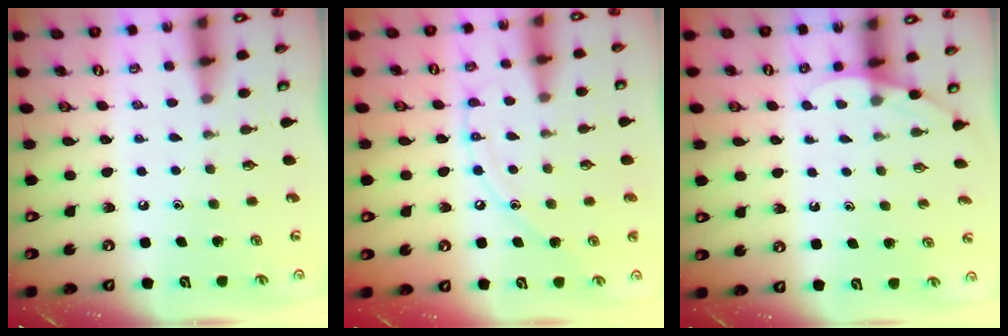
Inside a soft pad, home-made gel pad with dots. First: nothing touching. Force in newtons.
{"total": 8.6, "press": 8.6, "slide": 0.7}
{"total": 2.6, "press": 2.6, "slide": 0.2}